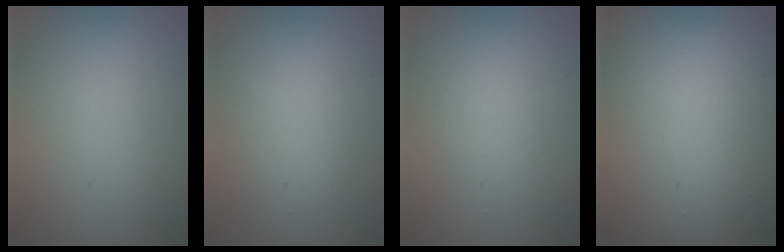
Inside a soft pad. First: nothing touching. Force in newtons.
{"total": 2.6, "press": 2.6, "slide": 0.2}
{"total": 1.3, "press": 1.3, "slide": 0.1}
{"total": 19.8, "press": 19.7, "slide": 1.2}